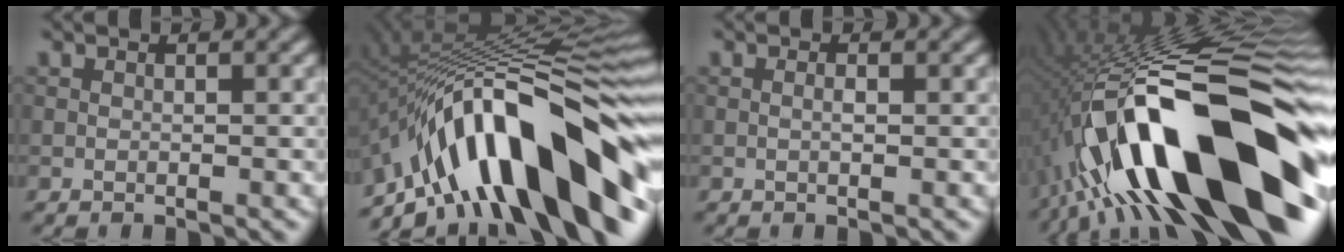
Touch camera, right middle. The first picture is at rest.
{"total": 15.6, "force": [-7.3, 5.6, 12.6], "torque": [-0.196, 0.039, -0.123]}
{"total": 0.0}
{"total": 20.5, "force": [-5.6, 6.6, 18.6], "torque": [-0.278, 0.023, -0.096]}